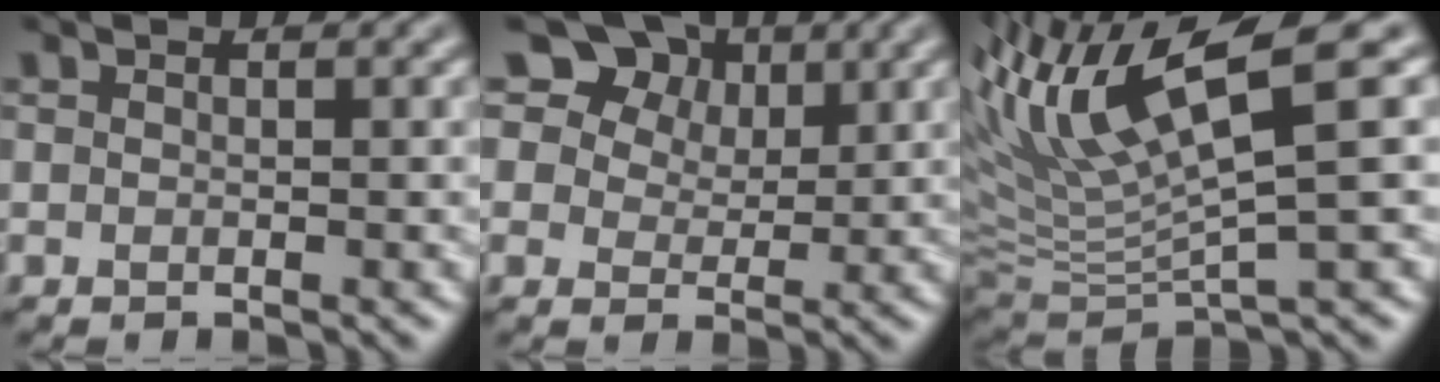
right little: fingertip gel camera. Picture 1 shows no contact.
{"total": 13.7, "force": [8.0, 9.4, 6.1], "torque": [-0.138, 0.044, 0.144]}
{"total": 9.2, "force": [4.9, 0.1, 7.8], "torque": [-0.159, 0.028, 0.090]}